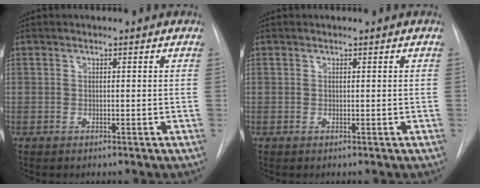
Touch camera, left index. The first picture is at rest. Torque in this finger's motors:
{"motor_torque": [-0.05, 0.05, 0.00, 0.00]}